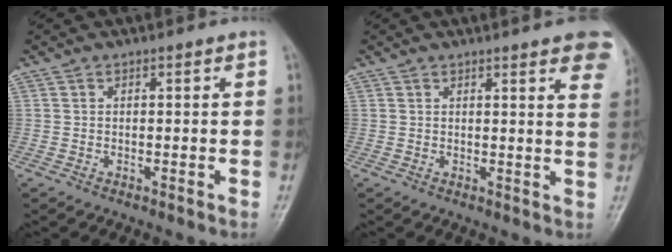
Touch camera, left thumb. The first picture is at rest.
{"total": 10.5, "force": [6.6, 2.3, 7.9], "torque": [-0.072, -0.019, 0.064]}